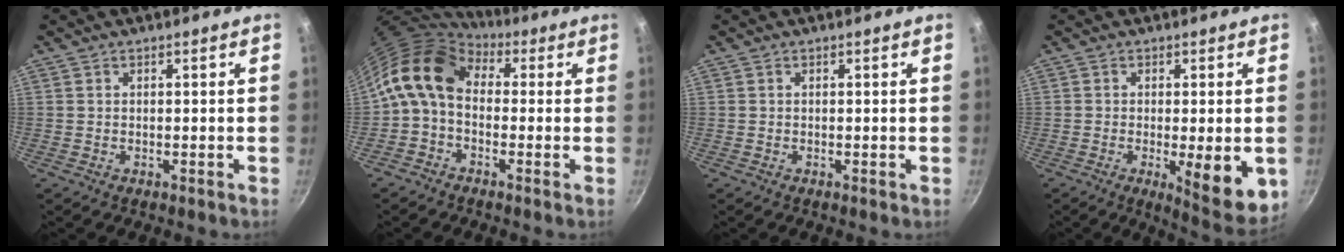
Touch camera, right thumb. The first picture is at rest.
{"total": 10.3, "force": [0.8, 7.3, 7.2], "torque": [-0.120, 0.026, -0.010]}
{"total": 0.0}
{"total": 10.2, "force": [-2.1, 2.8, 9.6], "torque": [-0.117, -0.011, -0.020]}